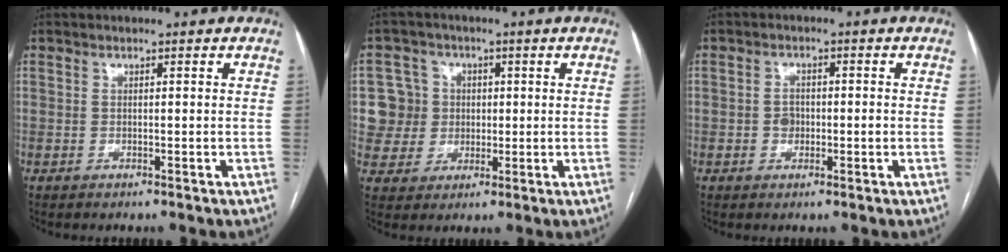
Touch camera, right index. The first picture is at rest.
{"total": 6.9, "force": [0.9, 6.9, 0.4], "torque": [-0.005, 0.022, 0.023]}
{"total": 2.2, "force": [-0.4, 1.7, 1.4], "torque": [-0.021, 0.006, -0.002]}